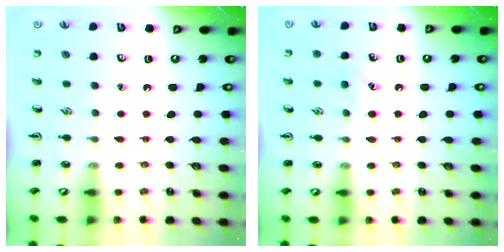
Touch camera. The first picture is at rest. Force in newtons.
{"total": 6.5, "press": 6.1, "slide": 2.0}